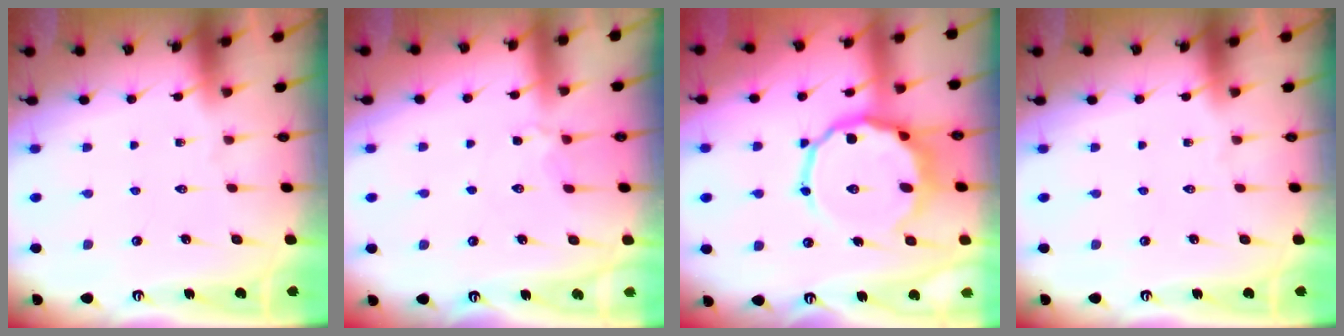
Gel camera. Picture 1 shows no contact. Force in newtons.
{"total": 2.9, "press": 2.9, "slide": 0.6}
{"total": 12.1, "press": 11.9, "slide": 2.2}
{"total": 0.0}